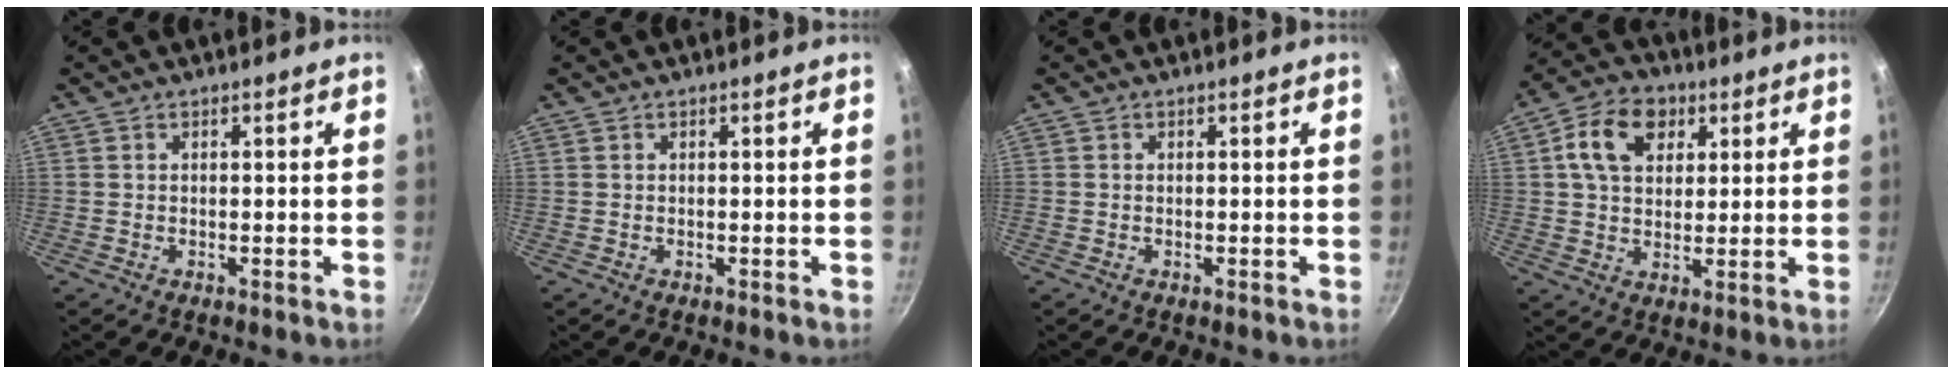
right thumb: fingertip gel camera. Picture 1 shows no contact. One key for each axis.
{"total": 0.0}
{"total": 0.0}
{"total": 11.1, "fx": 3.8, "fy": 8.1, "fz": 6.7, "tx": -0.096, "ty": 0.005, "tz": 0.053}